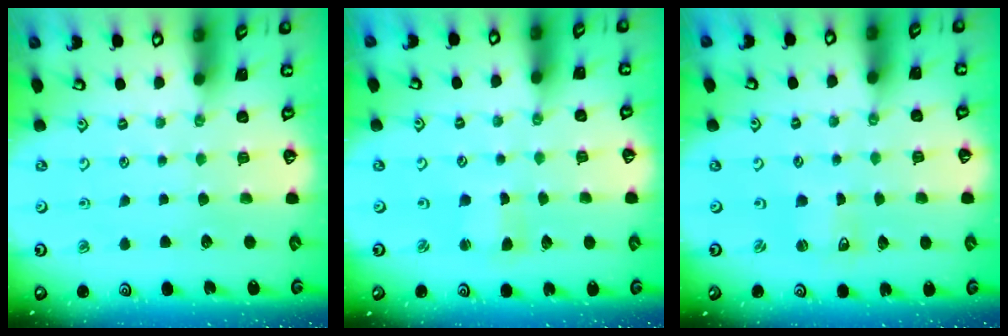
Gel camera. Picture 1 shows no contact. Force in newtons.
{"total": 1.4, "press": 1.4, "slide": 0.2}
{"total": 1.2, "press": 1.2, "slide": 0.1}